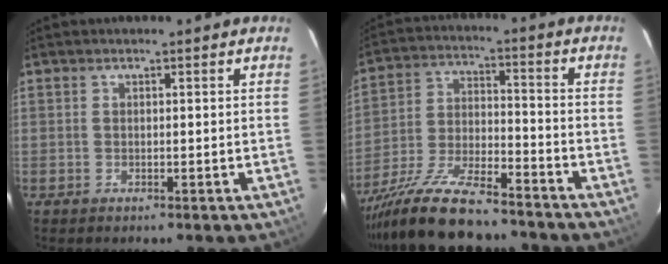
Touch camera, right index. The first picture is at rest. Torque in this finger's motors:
{"motor_torque": [1.11, -1.04, 0.73, 0.19]}